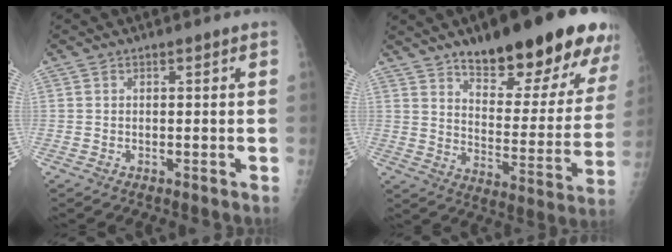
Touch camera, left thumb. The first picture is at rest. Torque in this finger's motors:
{"motor_torque": [0.58, 0.55, 1.46, -1.31, 0.25]}